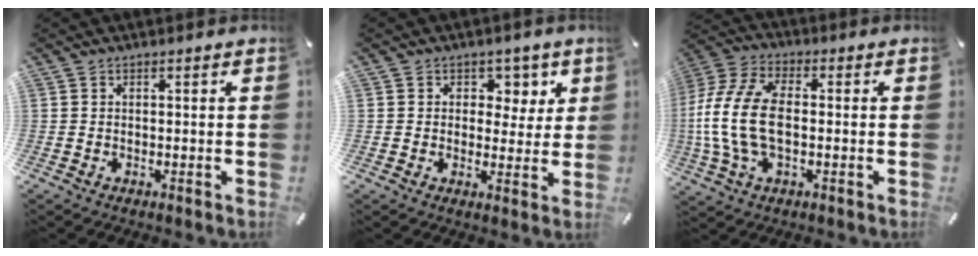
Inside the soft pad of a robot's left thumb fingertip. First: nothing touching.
{"total": 4.8, "force": [-0.1, 4.1, 2.5], "torque": [-0.023, 0.007, -0.012]}
{"total": 14.8, "force": [-1.4, 8.6, 11.9], "torque": [-0.254, 0.002, -0.023]}